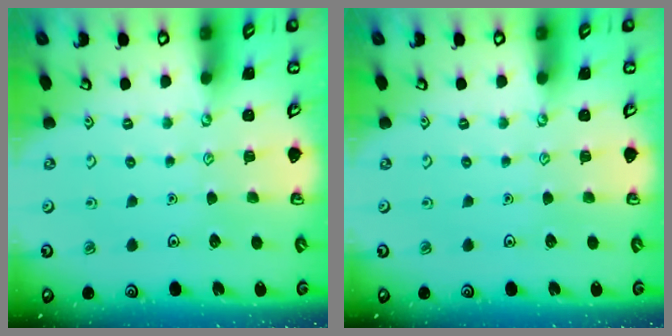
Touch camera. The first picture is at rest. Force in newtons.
{"total": 0.0}